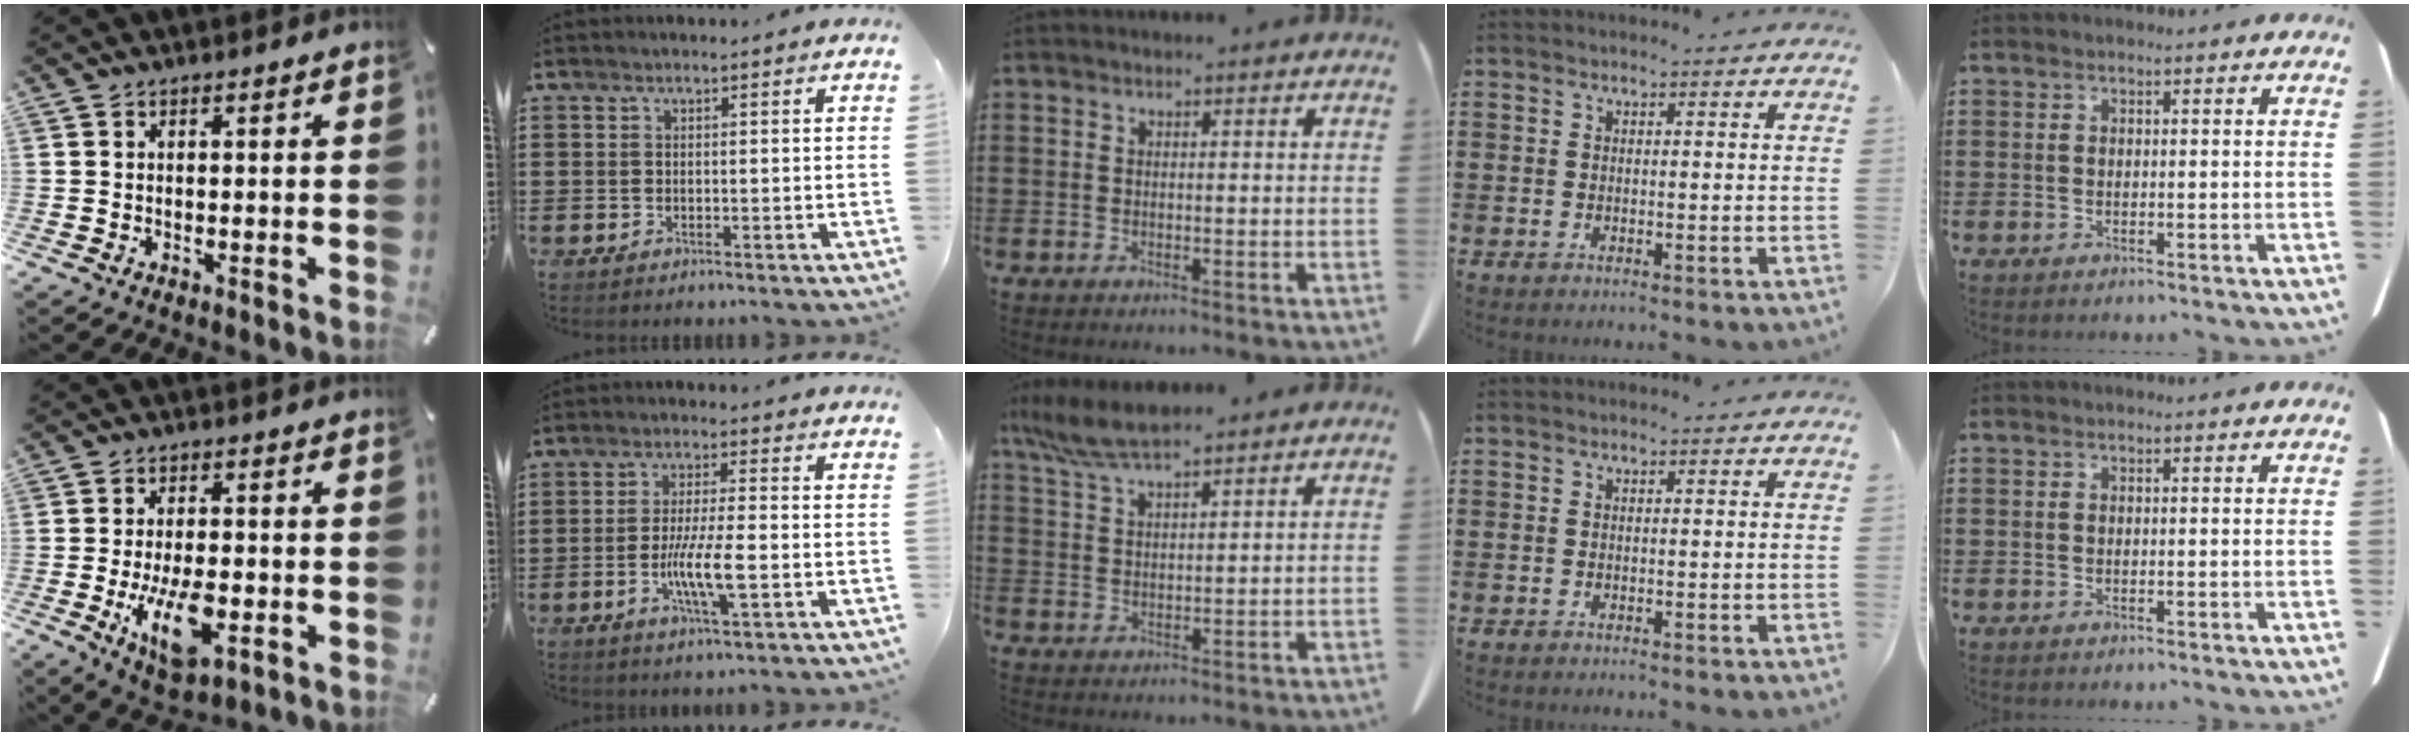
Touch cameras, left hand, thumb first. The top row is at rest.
{"thumb": {"total": 12.3, "force": [-3.4, 6.1, 10.1], "torque": [-0.175, -0.009, -0.058]}, "index": {"total": 7.4, "force": [-2.0, 1.1, 7.0], "torque": [-0.135, -0.010, -0.041]}, "middle": {"total": 6.2, "force": [5.2, 1.0, 3.4], "torque": [-0.078, -0.011, 0.096]}}